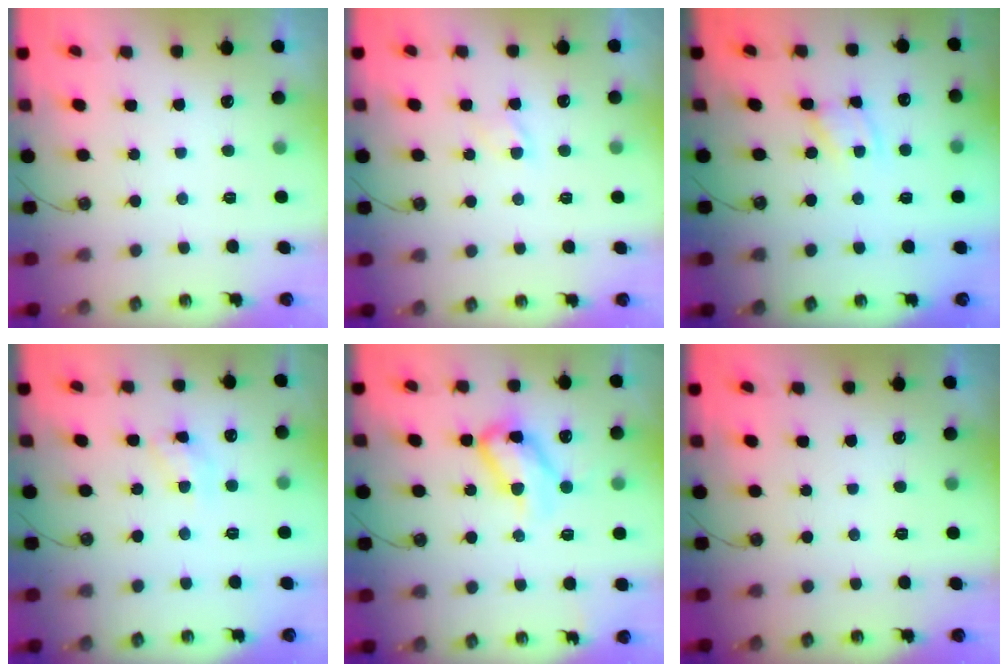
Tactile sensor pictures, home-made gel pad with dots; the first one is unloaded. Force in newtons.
{"total": 2.8, "press": 2.8, "slide": 0.4}
{"total": 2.7, "press": 2.7, "slide": 0.1}
{"total": 7.8, "press": 7.8, "slide": 0.6}
{"total": 12.7, "press": 12.6, "slide": 1.8}
{"total": 0.0}